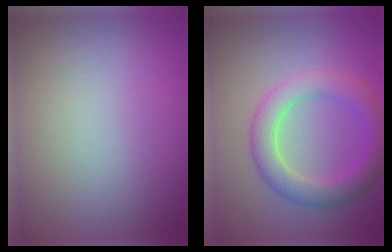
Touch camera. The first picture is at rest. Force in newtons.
{"total": 4.7, "press": 4.7, "slide": 0.1}